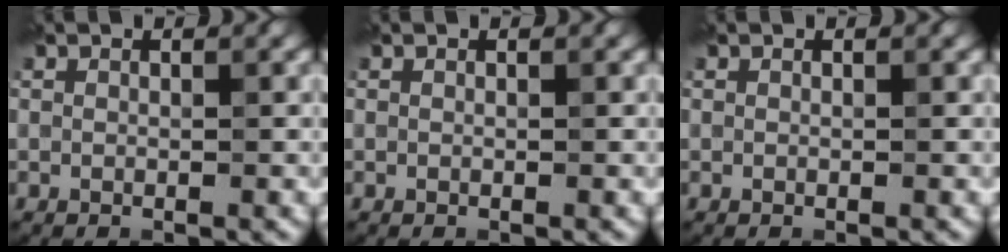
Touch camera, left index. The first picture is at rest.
{"total": 0.0}
{"total": 0.0}